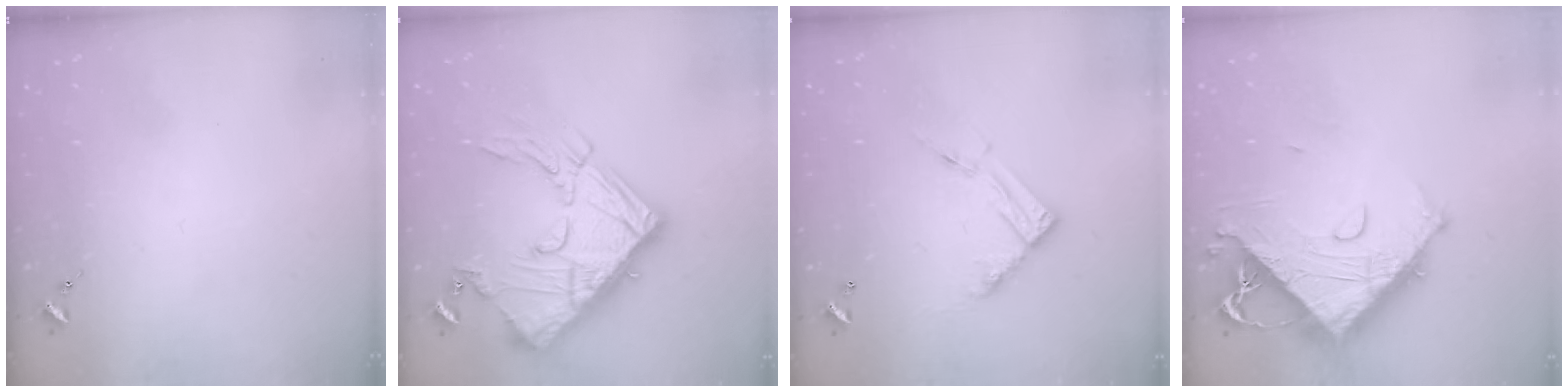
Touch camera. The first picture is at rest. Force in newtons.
{"total": 24.8, "press": 24.7, "slide": 2.3}
{"total": 11.2, "press": 11.2, "slide": 0.9}
{"total": 13.1, "press": 13.0, "slide": 1.5}